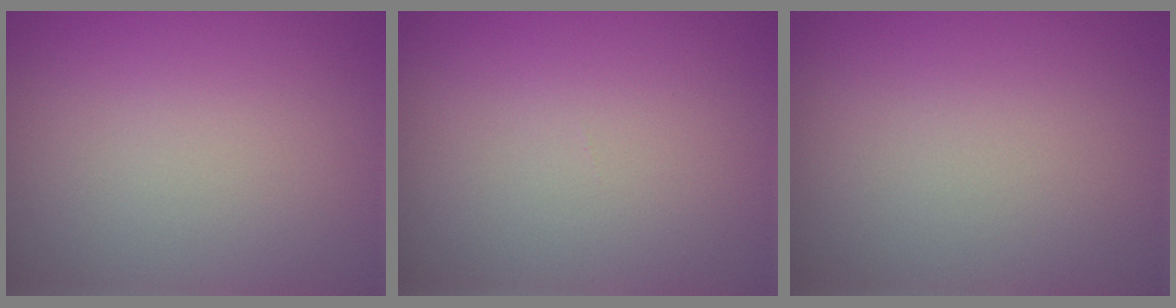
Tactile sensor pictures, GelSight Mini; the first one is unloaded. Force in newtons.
{"total": 0.0}
{"total": 0.0}